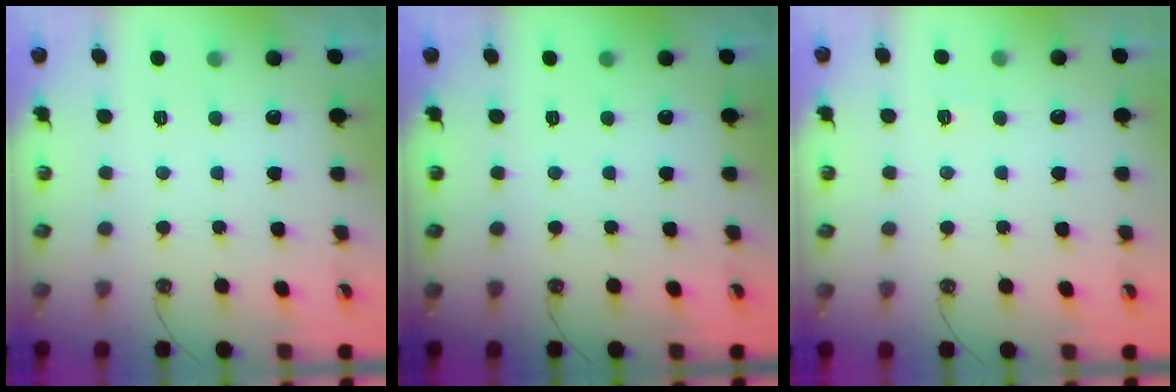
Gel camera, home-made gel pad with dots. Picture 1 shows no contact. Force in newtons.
{"total": 0.0}
{"total": 2.7, "press": 2.7, "slide": 0.3}